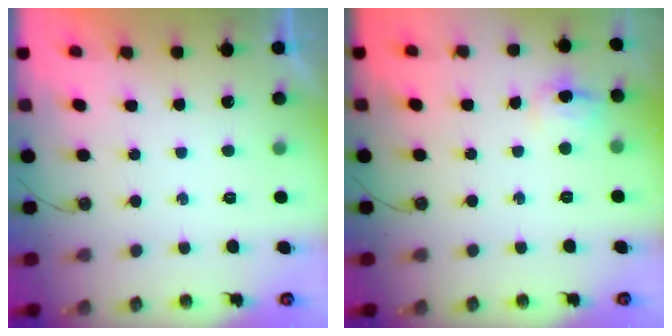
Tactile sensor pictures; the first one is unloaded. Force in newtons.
{"total": 7.7, "press": 7.6, "slide": 0.8}